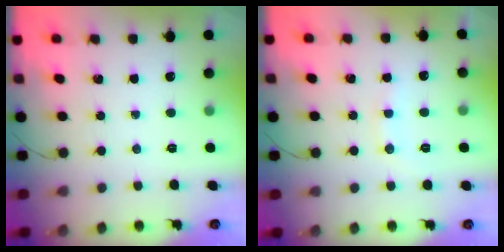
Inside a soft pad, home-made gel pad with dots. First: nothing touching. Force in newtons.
{"total": 7.3, "press": 7.2, "slide": 1.4}